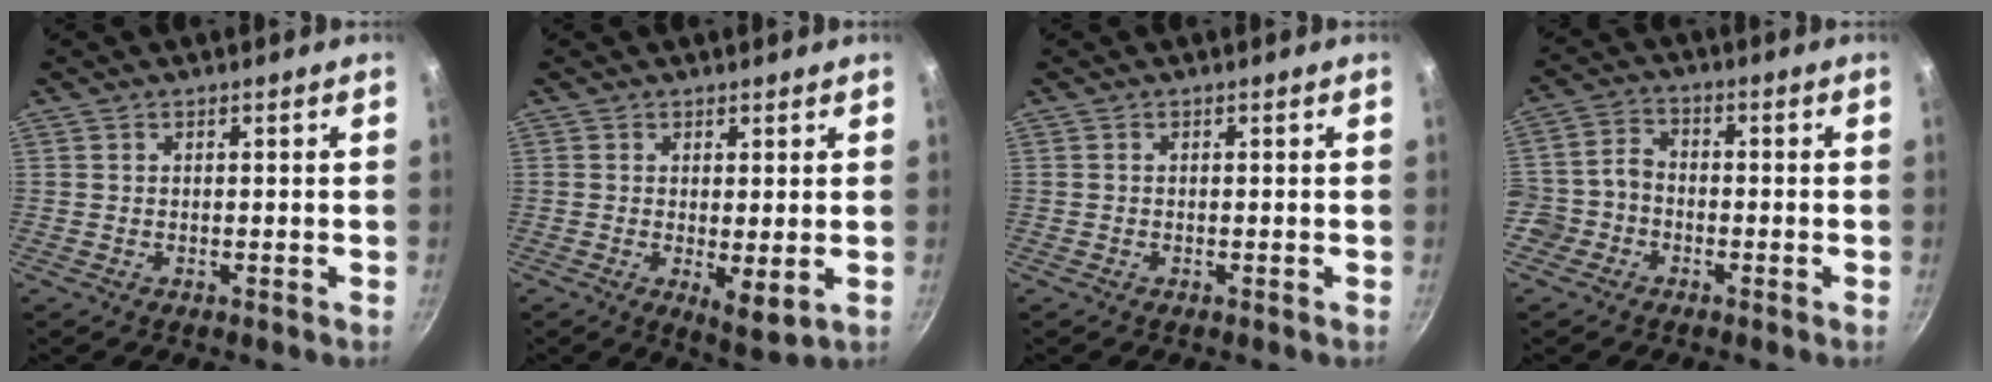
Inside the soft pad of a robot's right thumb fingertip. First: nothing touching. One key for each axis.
{"total": 5.2, "fx": -0.1, "fy": 1.7, "fz": 4.9, "tx": -0.073, "ty": -0.023, "tz": 0.002}
{"total": 0.0}
{"total": 5.8, "fx": -2.6, "fy": 4.8, "fz": 2.0, "tx": -0.010, "ty": 0.034, "tz": -0.062}